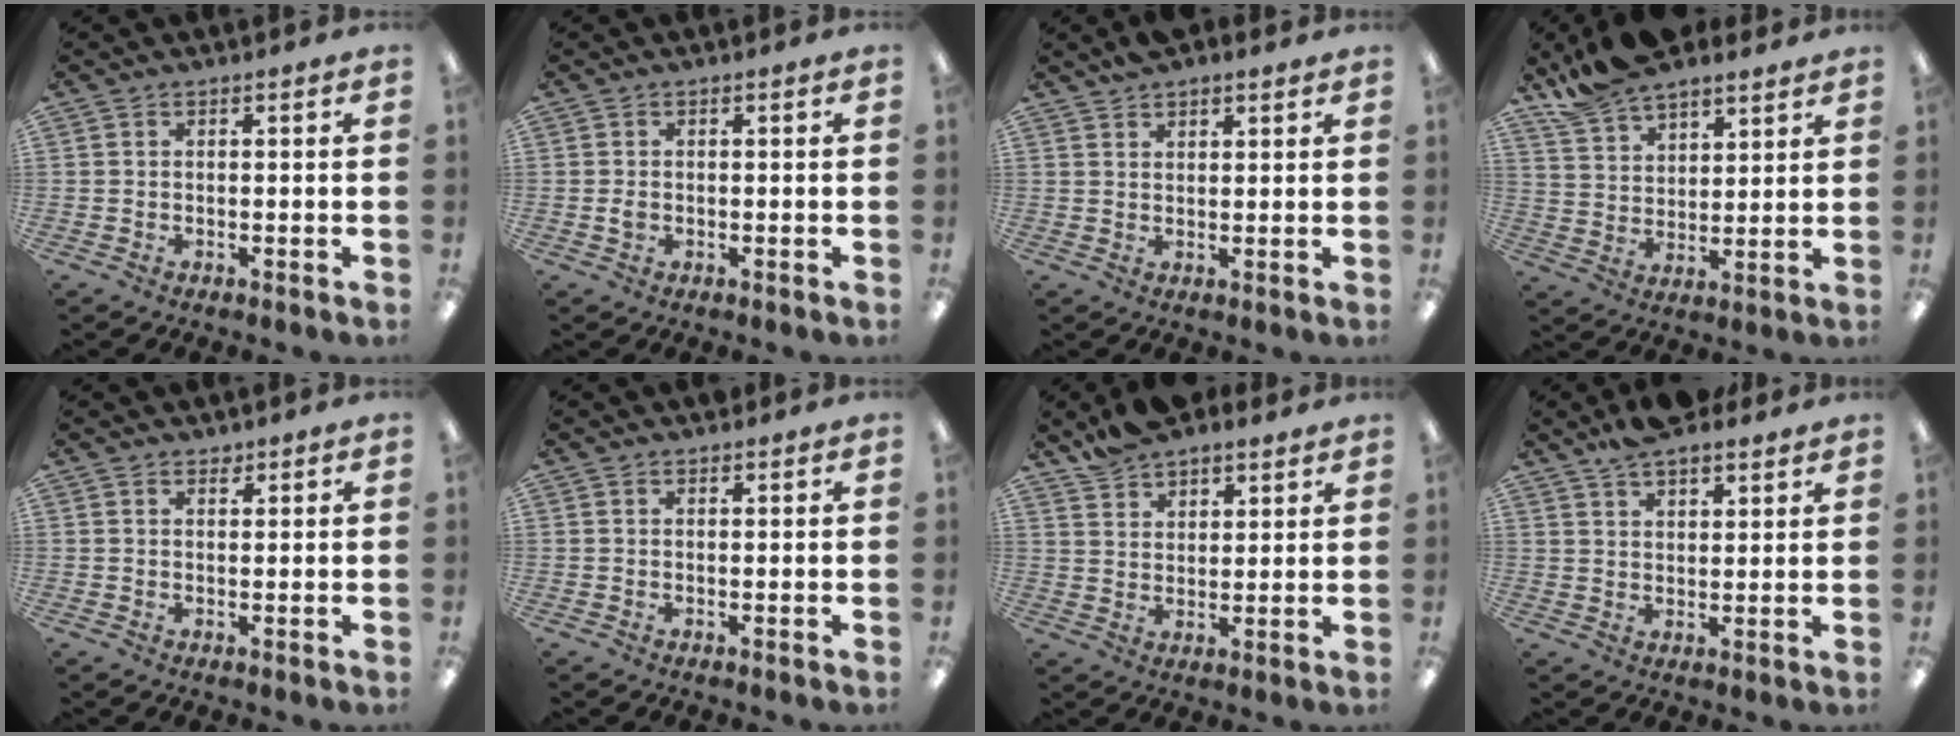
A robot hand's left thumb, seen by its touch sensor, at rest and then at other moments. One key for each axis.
{"total": 1.3, "fx": -0.1, "fy": 1.0, "fz": 0.9, "tx": -0.017, "ty": 0.002, "tz": -0.002}
{"total": 2.9, "fx": 2.6, "fy": 1.1, "fz": 0.7, "tx": -0.016, "ty": -0.007, "tz": 0.050}
{"total": 10.7, "fx": 9.3, "fy": 4.1, "fz": 3.2, "tx": -0.085, "ty": -0.047, "tz": 0.179}
{"total": 1.4, "fx": 1.3, "fy": 0.6, "fz": 0.2, "tx": 0.004, "ty": -0.005, "tz": 0.024}
{"total": 1.0, "fx": 0.9, "fy": 0.3, "fz": 0.1, "tx": -0.004, "ty": -0.001, "tz": 0.018}
{"total": 7.4, "fx": 6.5, "fy": 3.1, "fz": 1.6, "tx": -0.044, "ty": -0.031, "tz": 0.124}
{"total": 6.7, "fx": 5.7, "fy": 2.2, "fz": 2.7, "tx": -0.057, "ty": -0.026, "tz": 0.106}